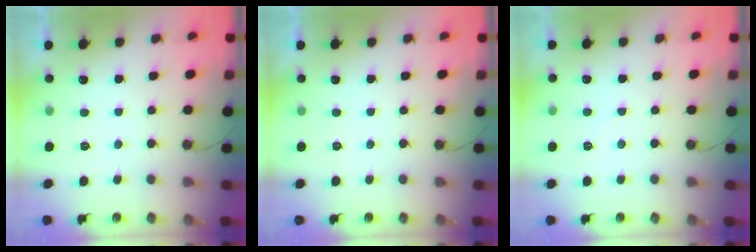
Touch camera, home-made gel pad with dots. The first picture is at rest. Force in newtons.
{"total": 0.0}
{"total": 5.3, "press": 5.2, "slide": 0.7}